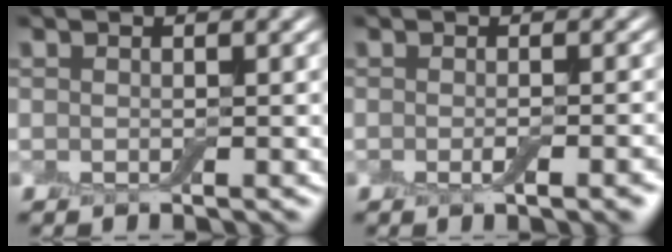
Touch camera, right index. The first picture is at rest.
{"total": 2.8, "force": [-1.0, 0.7, 2.5], "torque": [-0.033, -0.003, -0.016]}